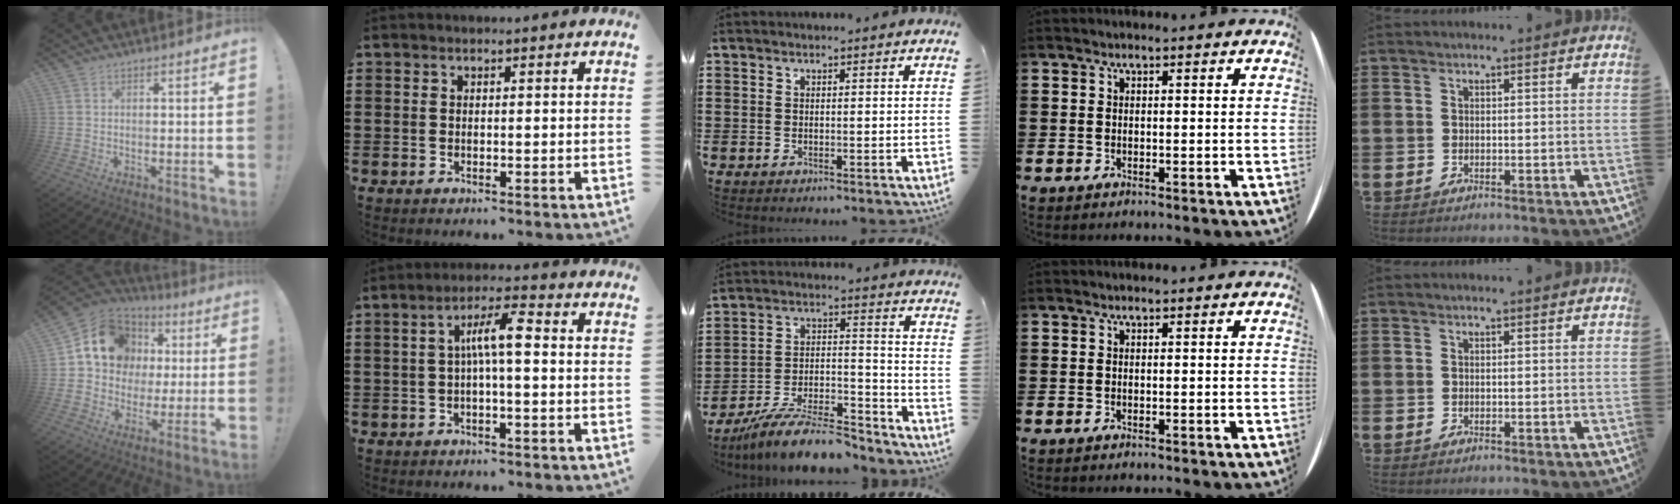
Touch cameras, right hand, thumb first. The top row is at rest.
{"thumb": {"total": 15.0, "force": [4.8, 12.6, 6.5], "torque": [-0.087, -0.020, 0.108]}, "index": {"total": 6.0, "force": [0.0, 1.2, 5.9], "torque": [-0.113, 0.012, -0.006]}, "middle": {"total": 11.5, "force": [-10.0, 1.8, 5.3], "torque": [-0.087, 0.031, -0.191]}}